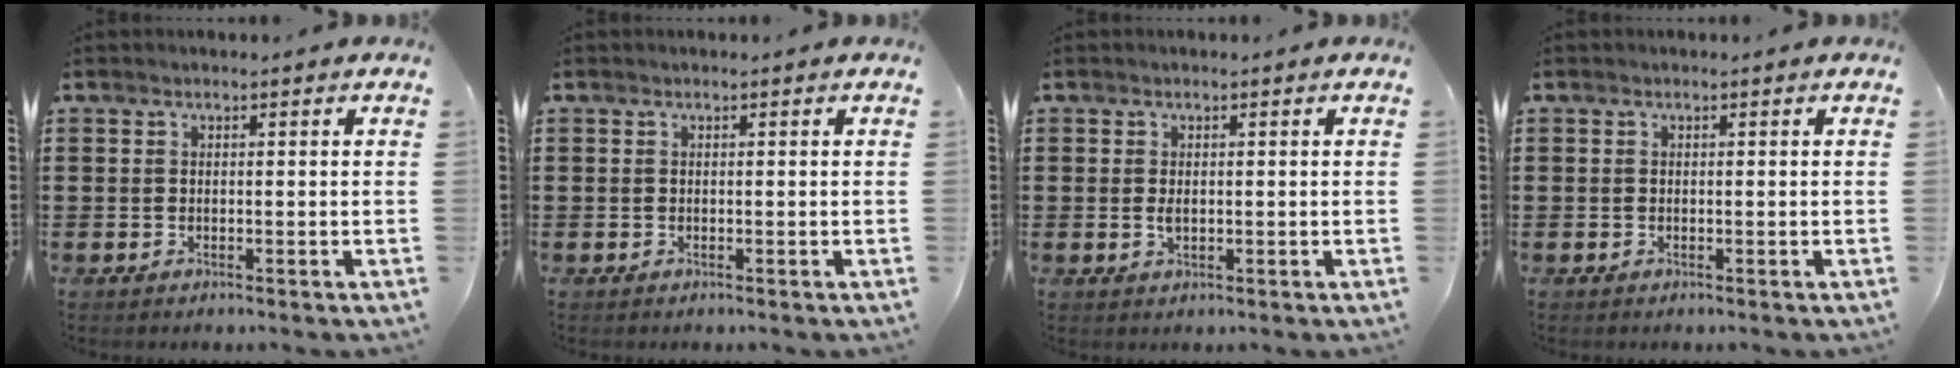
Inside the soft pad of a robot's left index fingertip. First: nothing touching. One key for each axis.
{"total": 0.0}
{"total": 1.5, "fx": 0.1, "fy": 0.7, "fz": 1.3, "tx": -0.027, "ty": 0.001, "tz": 0.001}
{"total": 0.0}